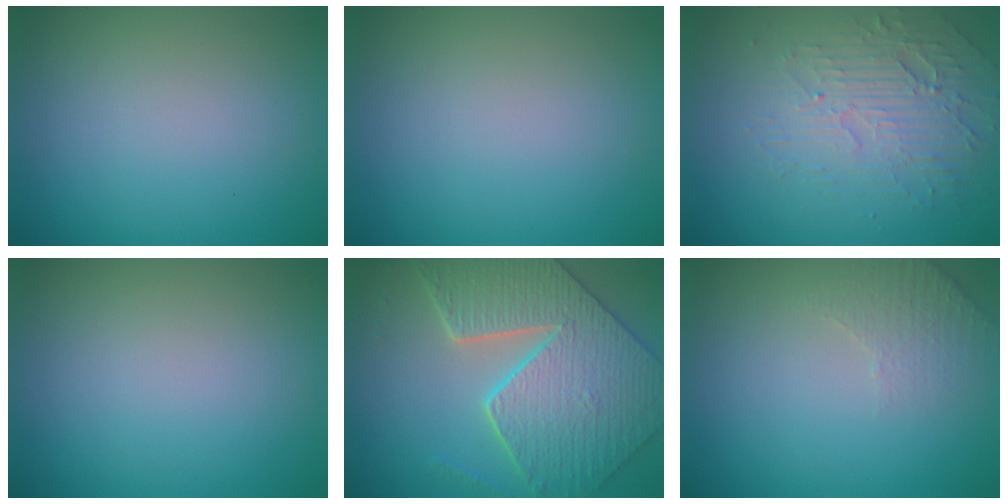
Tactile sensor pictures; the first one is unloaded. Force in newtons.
{"total": 0.0}
{"total": 3.8, "press": 3.3, "slide": 1.8}
{"total": 0.0}
{"total": 7.7, "press": 6.6, "slide": 4.0}
{"total": 2.1, "press": 2.0, "slide": 0.5}